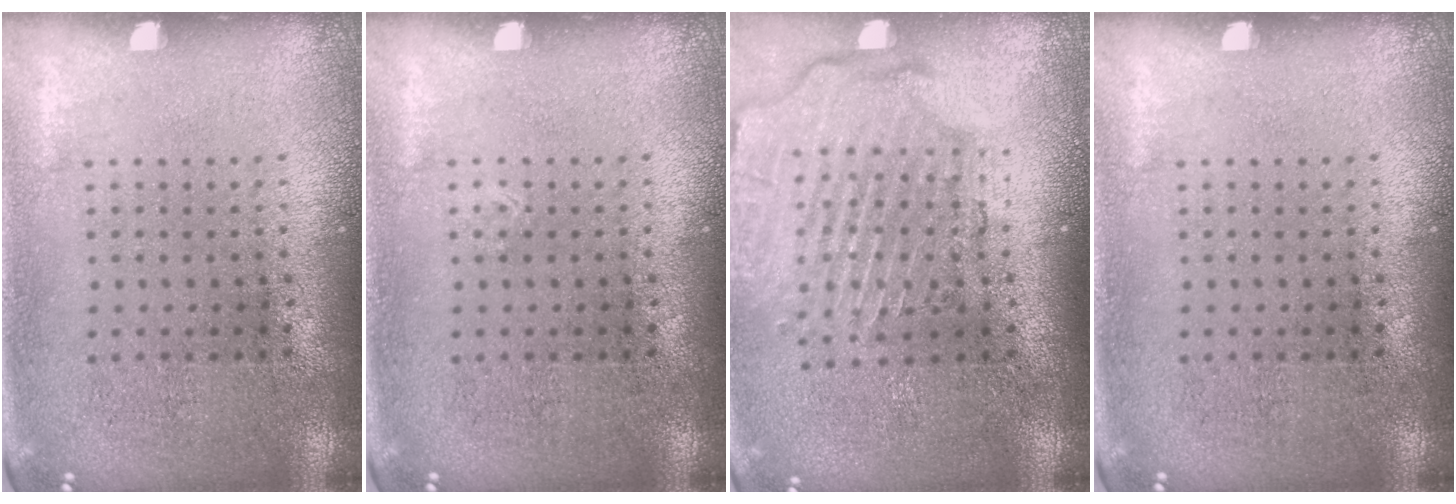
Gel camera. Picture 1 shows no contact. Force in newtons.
{"total": 0.0}
{"total": 2.6, "press": 2.2, "slide": 1.4}
{"total": 0.0}